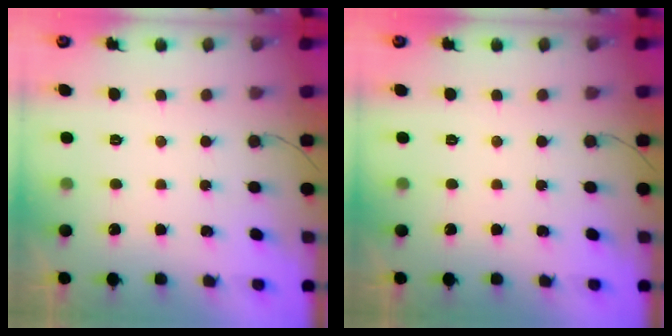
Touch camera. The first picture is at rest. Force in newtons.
{"total": 0.0}